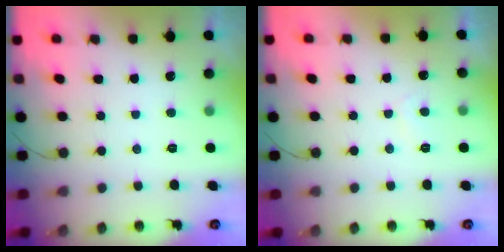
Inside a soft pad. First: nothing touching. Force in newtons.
{"total": 1.2, "press": 1.2, "slide": 0.3}